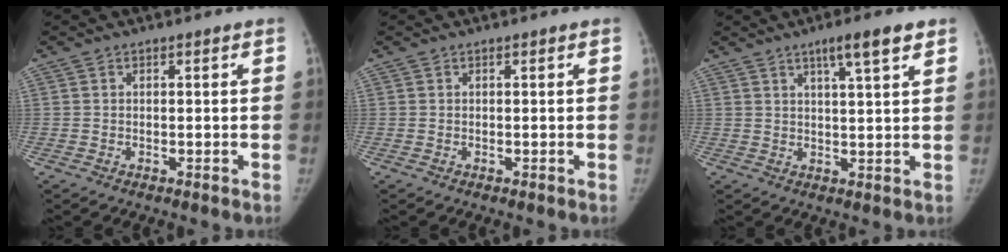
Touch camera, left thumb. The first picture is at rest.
{"total": 0.0}
{"total": 6.3, "force": [3.8, 0.7, 5.0], "torque": [-0.077, -0.016, 0.061]}